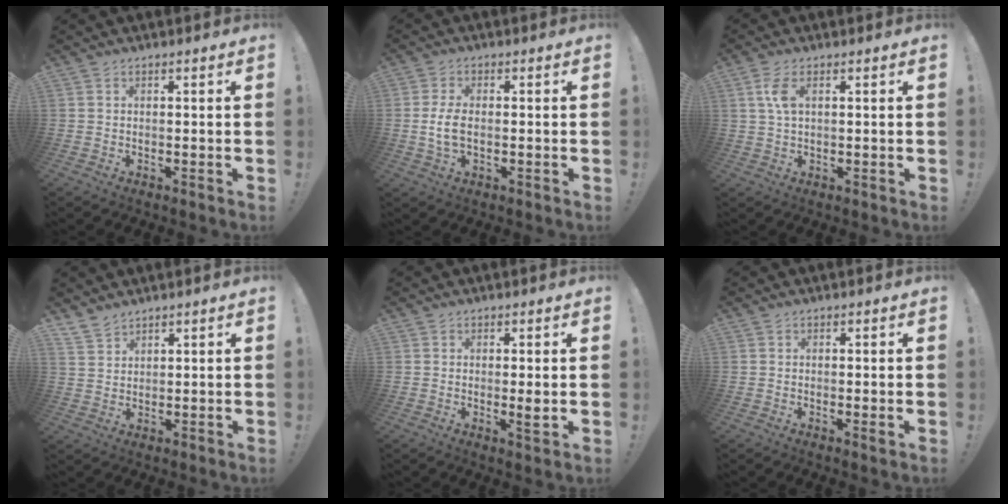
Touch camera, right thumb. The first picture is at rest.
{"total": 5.5, "force": [-0.7, 2.7, 4.7], "torque": [-0.092, -0.004, -0.012]}
{"total": 5.2, "force": [1.5, 2.3, 4.4], "torque": [-0.085, -0.003, 0.024]}
{"total": 4.5, "force": [4.0, 1.9, 0.9], "torque": [-0.015, -0.025, 0.076]}
{"total": 3.0, "force": [0.3, 0.4, 3.0], "torque": [-0.033, -0.011, 0.003]}
{"total": 1.0, "force": [0.3, 0.0, 0.9], "torque": [-0.001, -0.007, 0.001]}